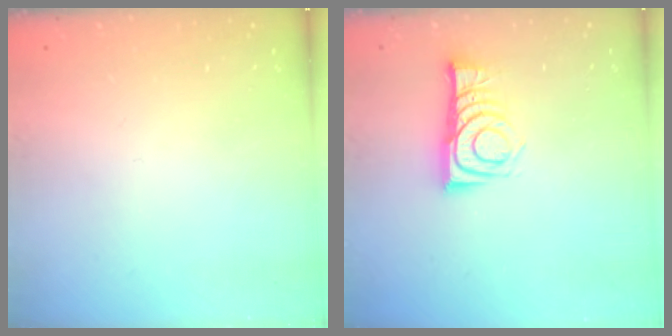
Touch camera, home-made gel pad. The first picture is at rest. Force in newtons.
{"total": 9.0, "press": 9.0, "slide": 0.2}